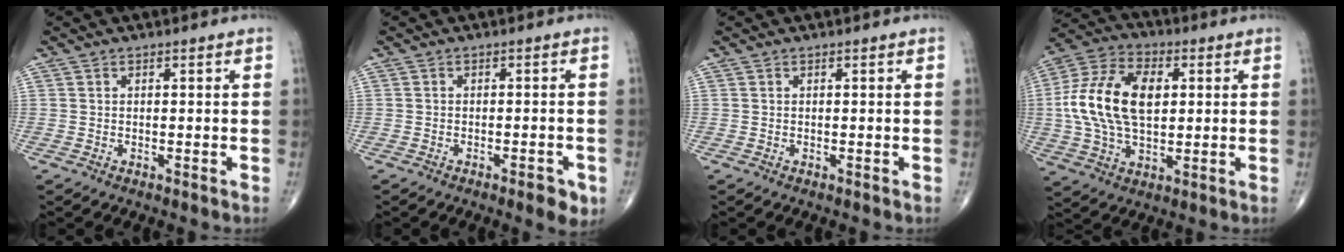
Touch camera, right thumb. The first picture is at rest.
{"total": 3.6, "force": [-1.8, 1.2, 2.9], "torque": [-0.033, 0.003, -0.021]}
{"total": 0.0}
{"total": 17.6, "force": [2.0, 10.4, 14.0], "torque": [-0.273, 0.015, 0.034]}